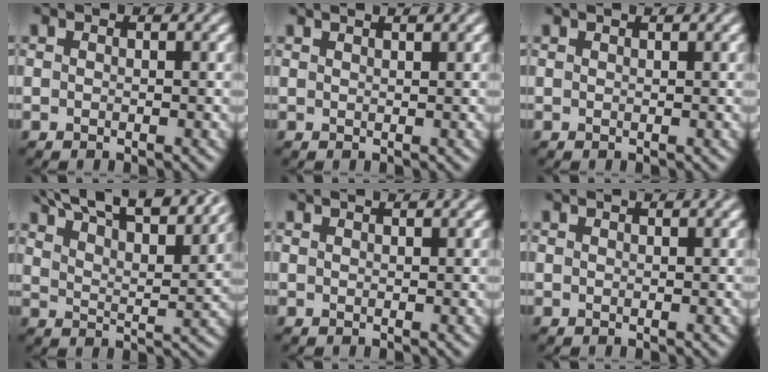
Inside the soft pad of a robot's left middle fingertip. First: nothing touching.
{"total": 2.8, "force": [2.1, 1.0, 1.6], "torque": [0.003, 0.019, -0.001]}
{"total": 1.1, "force": [0.9, 0.3, 0.5], "torque": [0.004, -0.001, 0.002]}
{"total": 15.3, "force": [12.1, 4.6, 8.1], "torque": [-0.118, 0.027, 0.149]}
{"total": 1.5, "force": [1.2, 0.5, 0.8], "torque": [0.004, 0.003, -0.002]}
{"total": 0.8, "force": [0.7, 0.2, 0.3], "torque": [0.001, 0.001, 0.003]}